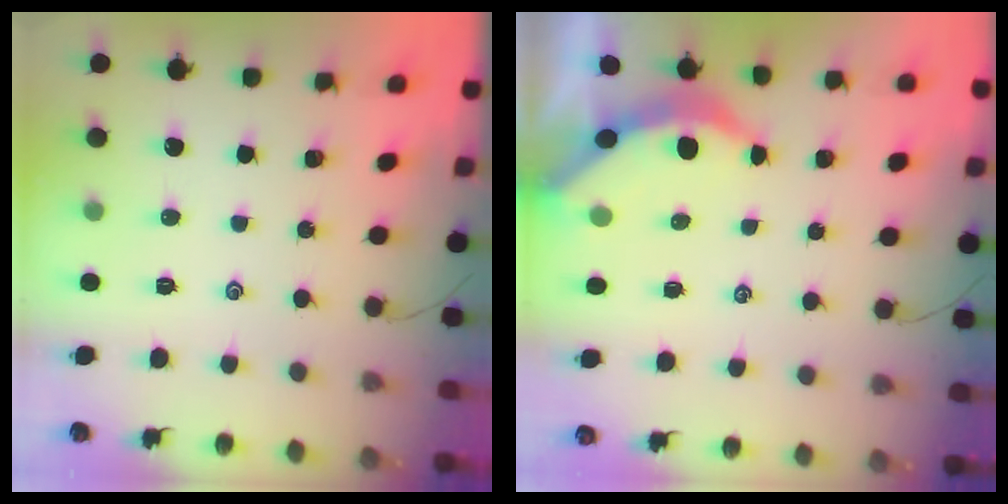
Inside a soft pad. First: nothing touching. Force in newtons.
{"total": 3.7, "press": 3.7, "slide": 0.5}